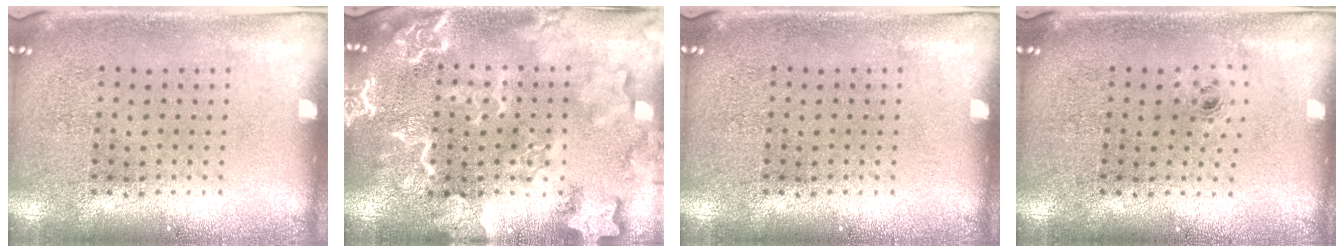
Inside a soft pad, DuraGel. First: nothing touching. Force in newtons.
{"total": 4.8, "press": 4.7, "slide": 0.7}
{"total": 0.0}
{"total": 0.7, "press": 0.3, "slide": 0.6}